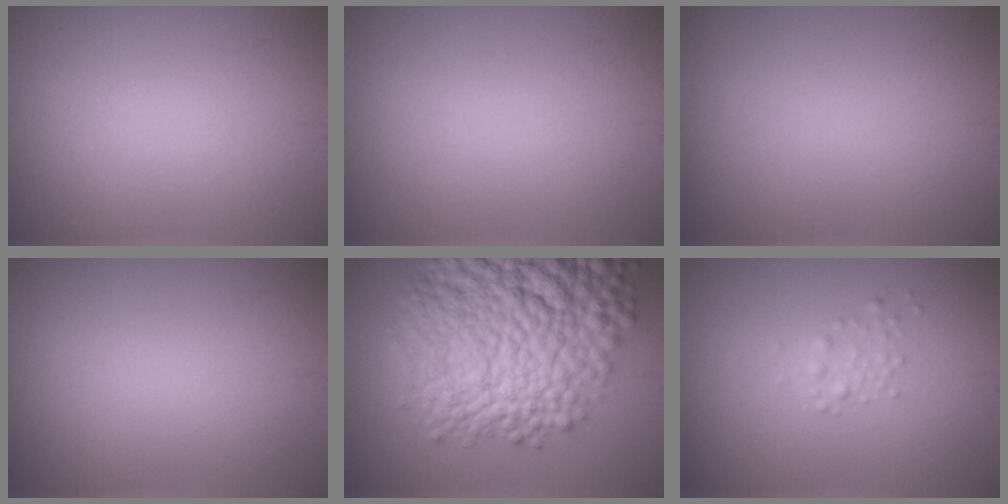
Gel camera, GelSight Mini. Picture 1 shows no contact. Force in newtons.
{"total": 0.0}
{"total": 0.0}
{"total": 0.0}
{"total": 14.3, "press": 14.3, "slide": 0.5}
{"total": 1.2, "press": 1.2, "slide": 0.0}